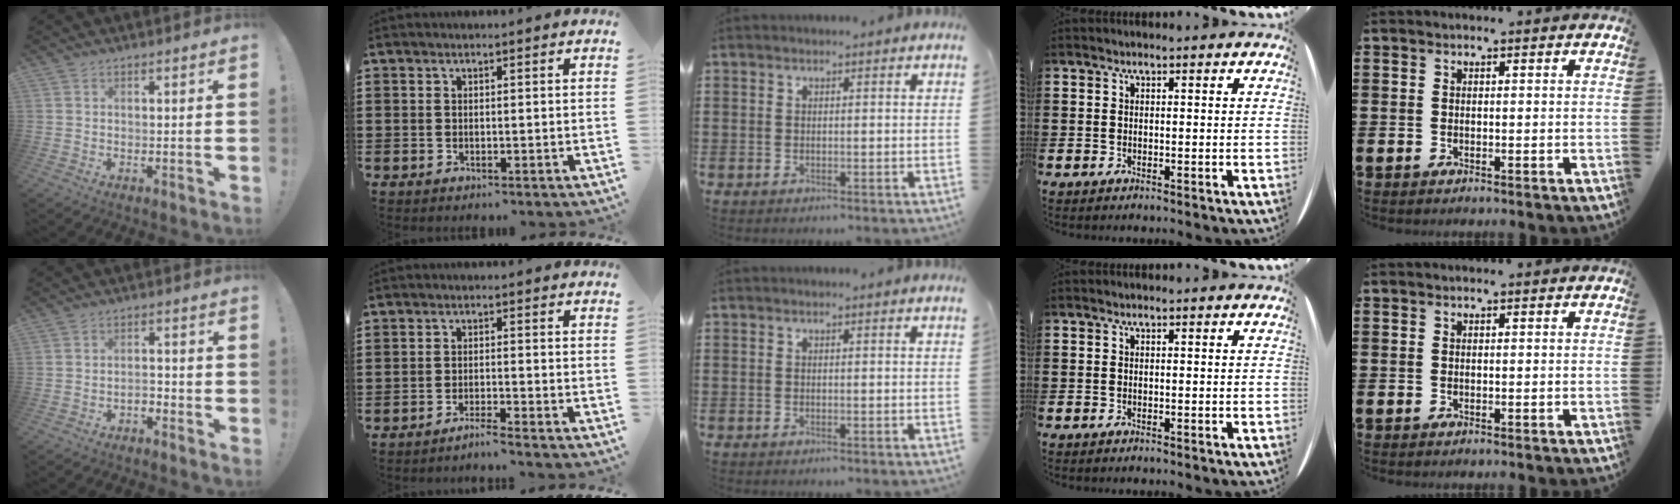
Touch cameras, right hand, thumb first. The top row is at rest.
{"thumb": {"total": 2.8, "force": [-2.1, 1.2, 1.4], "torque": [-0.020, 0.001, -0.039]}, "index": {"total": 1.7, "force": [-1.6, -0.4, 0.4], "torque": [-0.010, 0.001, -0.031]}}